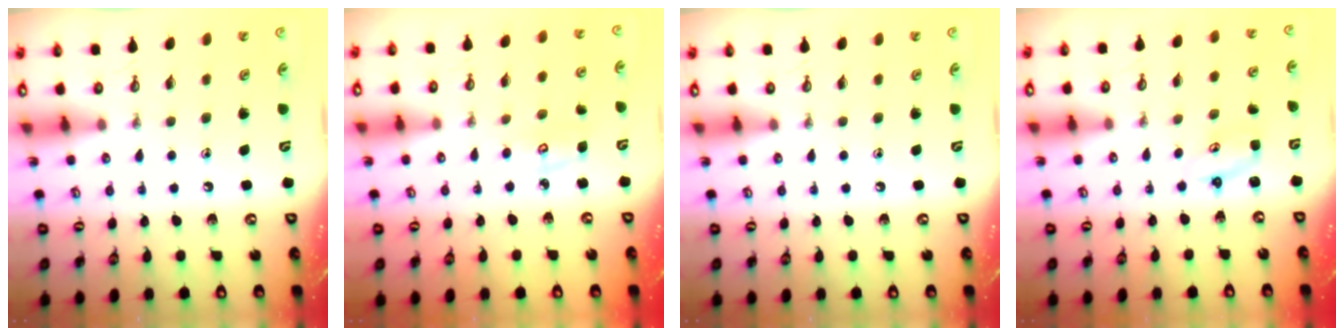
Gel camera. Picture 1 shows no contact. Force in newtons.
{"total": 4.0, "press": 4.0, "slide": 0.3}
{"total": 0.0}
{"total": 2.4, "press": 2.4, "slide": 0.2}